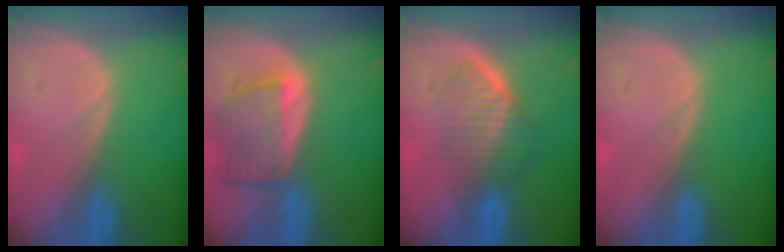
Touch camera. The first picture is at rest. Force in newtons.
{"total": 7.0, "press": 6.6, "slide": 2.4}
{"total": 6.6, "press": 5.9, "slide": 2.9}
{"total": 0.0}